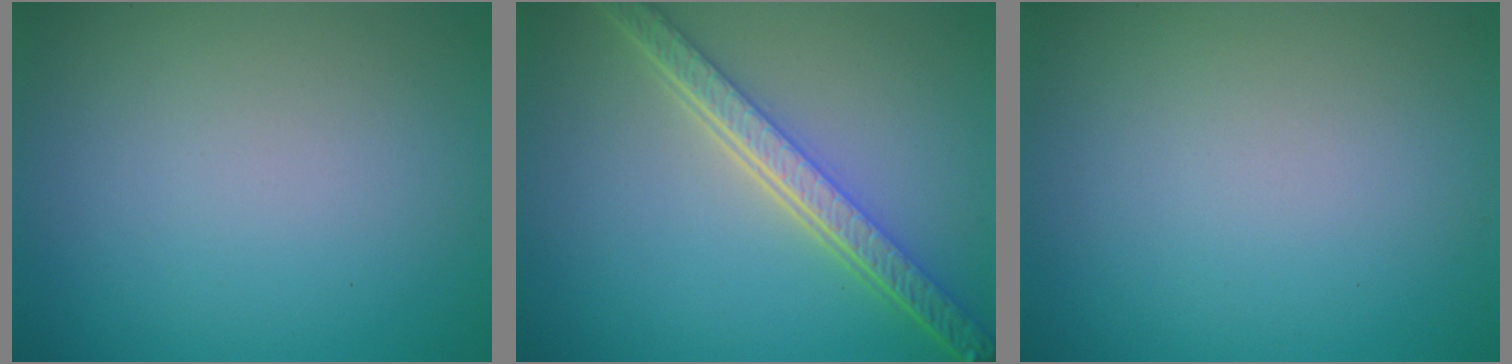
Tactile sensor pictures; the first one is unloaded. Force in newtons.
{"total": 6.0, "press": 4.6, "slide": 3.9}
{"total": 0.0}